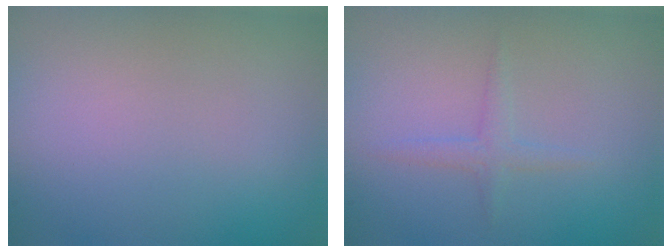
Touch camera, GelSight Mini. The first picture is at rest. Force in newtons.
{"total": 1.2, "press": 1.2, "slide": 0.0}